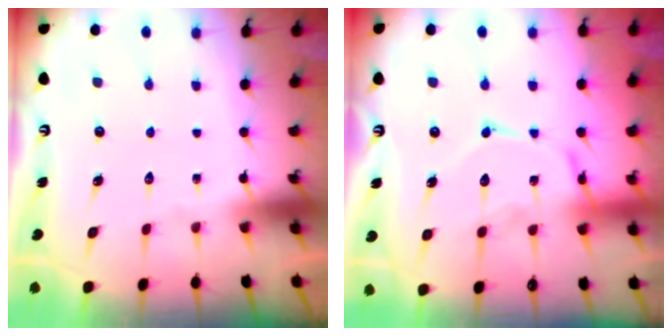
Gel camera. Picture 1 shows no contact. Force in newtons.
{"total": 14.4, "press": 14.4, "slide": 1.2}